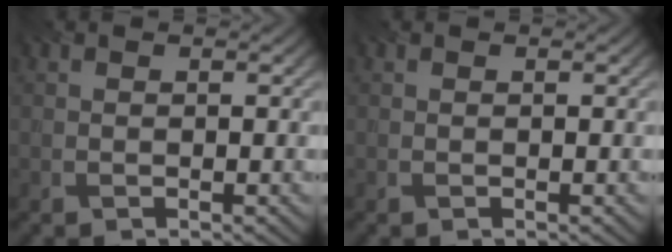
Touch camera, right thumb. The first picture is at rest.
{"total": 0.0}